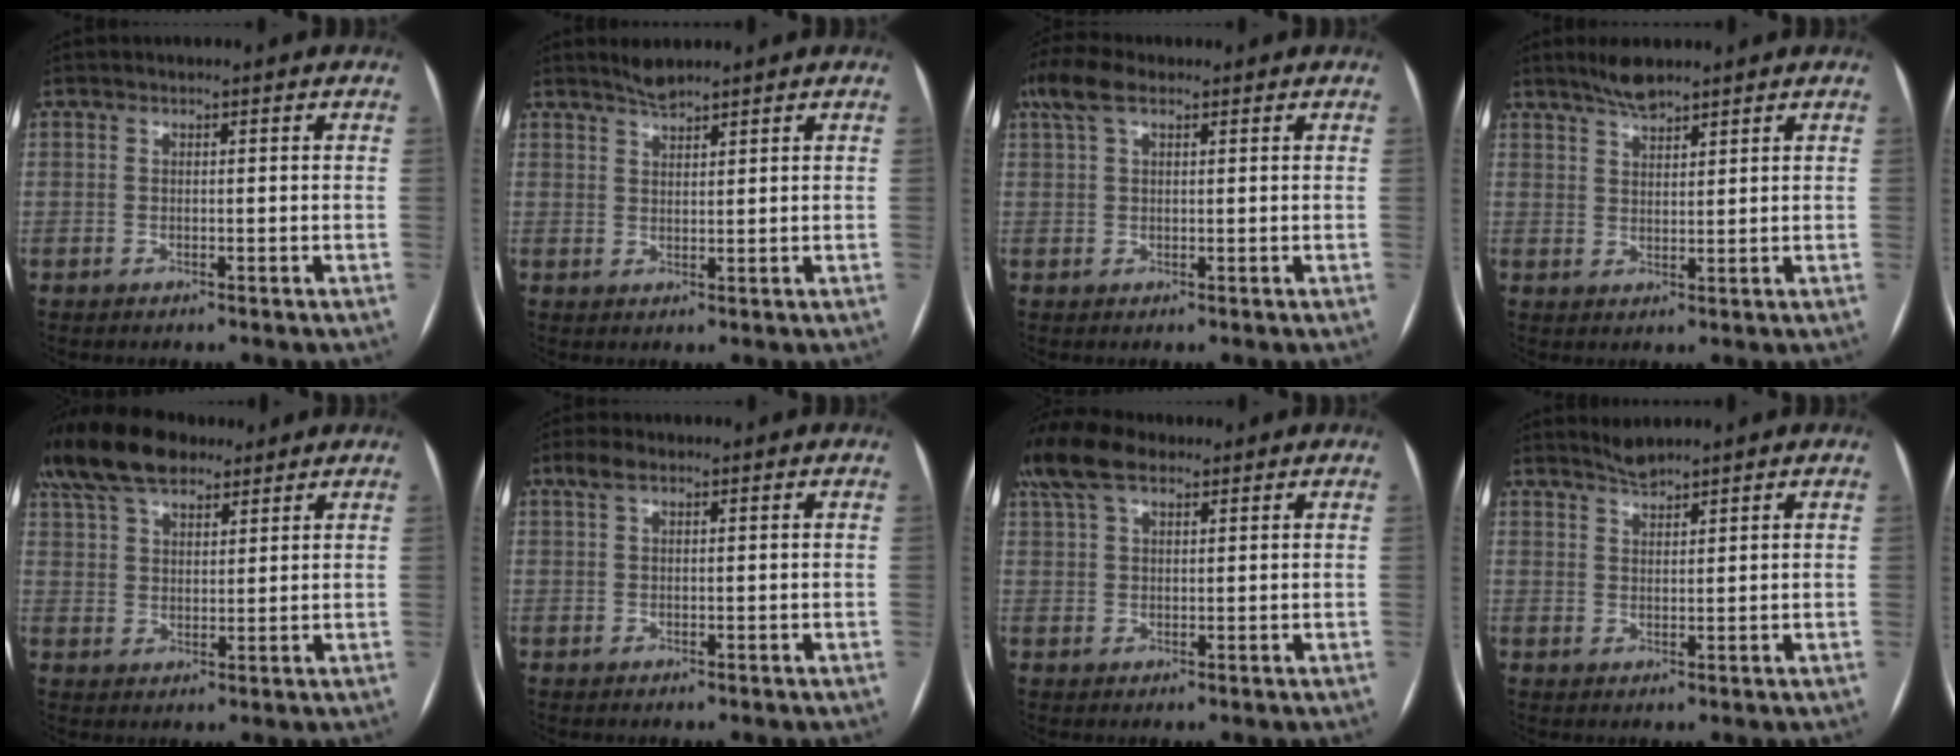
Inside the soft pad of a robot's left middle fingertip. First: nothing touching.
{"total": 2.5, "force": [2.3, 0.1, 0.9], "torque": [-0.019, 0.003, 0.044]}
{"total": 5.5, "force": [3.3, 2.1, 3.8], "torque": [-0.091, 0.037, 0.068]}
{"total": 4.1, "force": [3.5, 0.7, 2.0], "torque": [-0.042, 0.004, 0.066]}
{"total": 13.3, "force": [10.4, 5.3, 6.2], "torque": [-0.131, 0.049, 0.188]}
{"total": 2.4, "force": [1.4, 0.8, 1.7], "torque": [-0.041, 0.020, 0.031]}
{"total": 8.5, "force": [6.1, 3.4, 4.8], "torque": [-0.107, 0.036, 0.120]}
{"total": 2.3, "force": [2.3, 0.0, 0.4], "torque": [-0.011, 0.004, 0.046]}